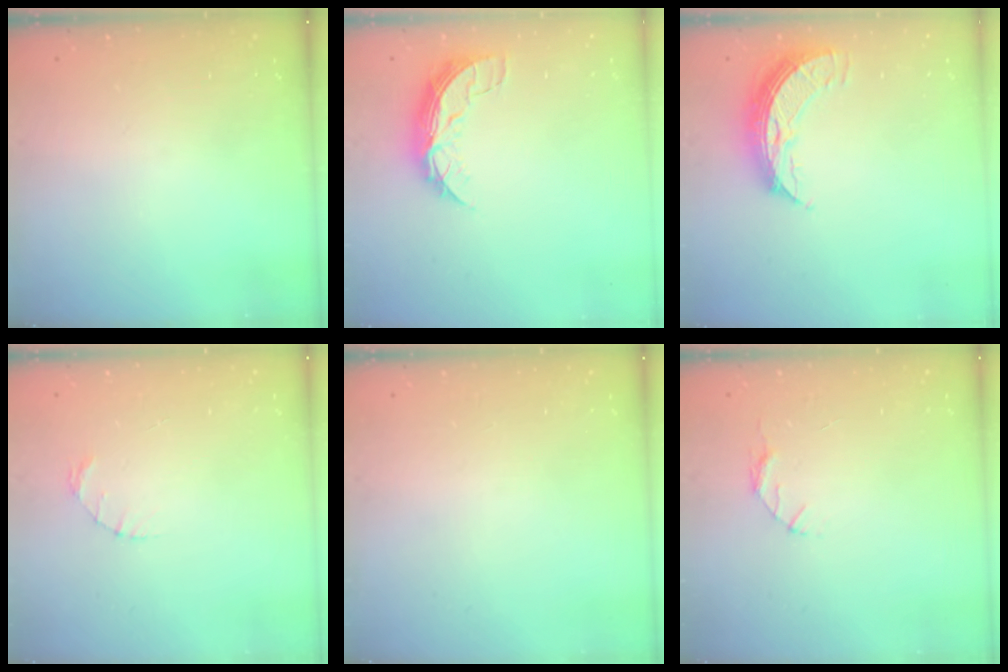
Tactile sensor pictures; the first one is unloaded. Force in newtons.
{"total": 7.9, "press": 7.9, "slide": 0.6}
{"total": 8.7, "press": 8.6, "slide": 0.9}
{"total": 1.4, "press": 1.4, "slide": 0.2}
{"total": 0.0}
{"total": 3.2, "press": 3.2, "slide": 0.4}